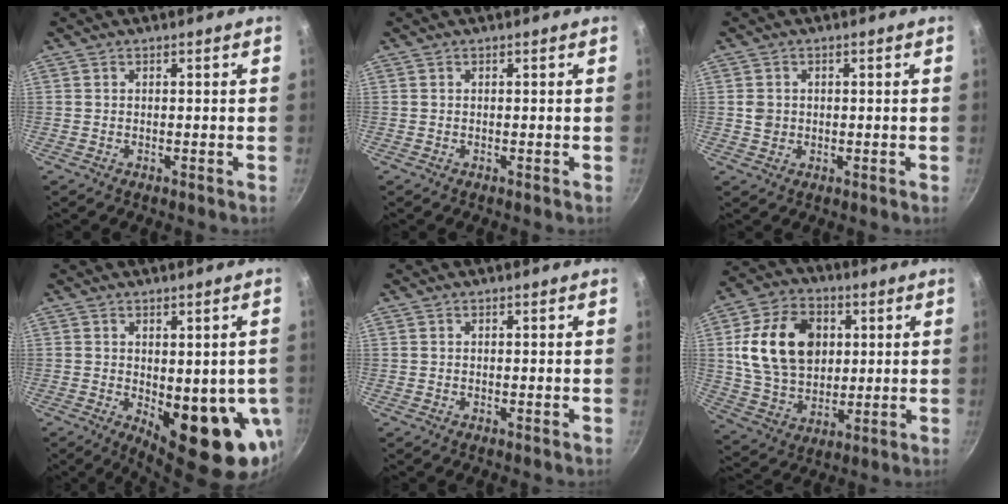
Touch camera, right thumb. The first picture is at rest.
{"total": 0.0}
{"total": 2.5, "force": [0.1, 2.3, 1.0], "torque": [-0.010, 0.006, 0.004]}
{"total": 15.9, "force": [-3.0, 6.6, 14.1], "torque": [-0.140, -0.017, -0.023]}
{"total": 0.0}
{"total": 18.5, "force": [3.6, 13.6, 12.0], "torque": [-0.189, 0.000, 0.066]}